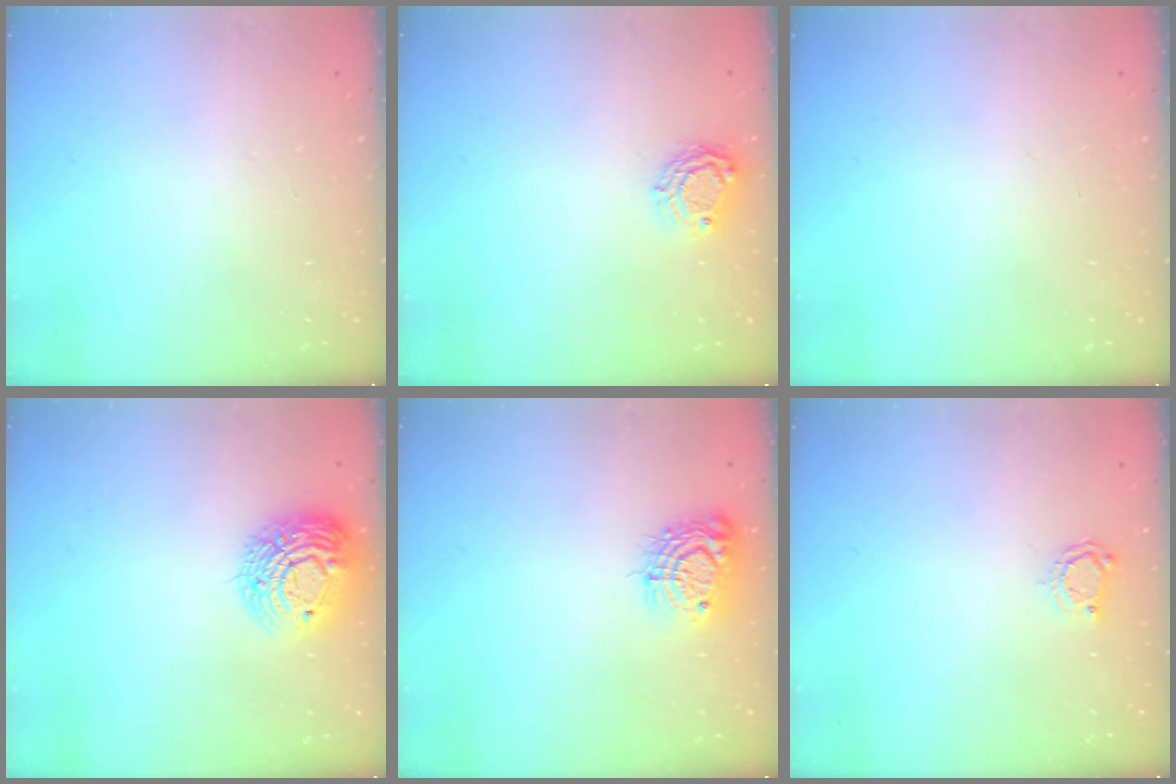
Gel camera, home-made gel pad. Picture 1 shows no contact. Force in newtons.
{"total": 6.7, "press": 6.6, "slide": 0.4}
{"total": 0.0}
{"total": 13.0, "press": 13.0, "slide": 1.0}
{"total": 11.1, "press": 11.1, "slide": 0.8}
{"total": 3.9, "press": 3.9, "slide": 0.6}